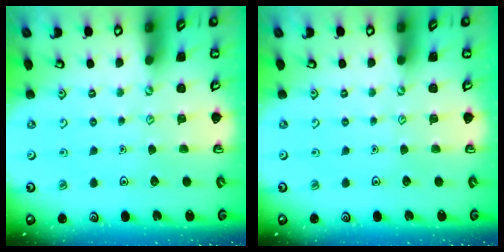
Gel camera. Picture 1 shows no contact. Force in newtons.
{"total": 0.0}